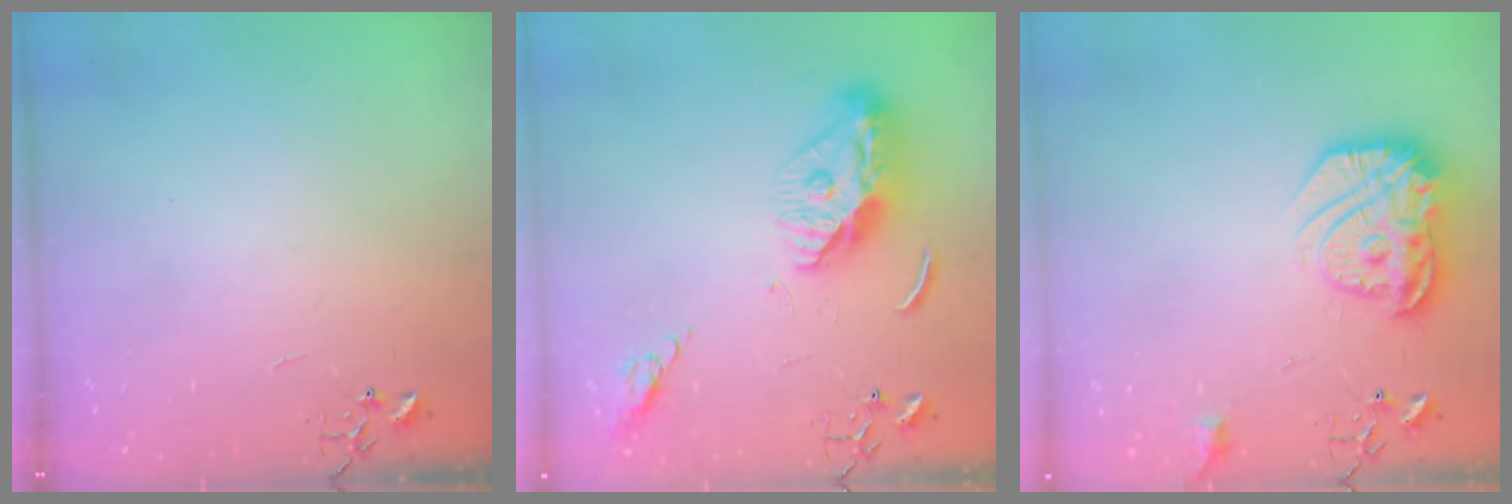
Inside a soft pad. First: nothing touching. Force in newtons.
{"total": 13.1, "press": 13.0, "slide": 1.3}
{"total": 17.6, "press": 17.6, "slide": 1.3}